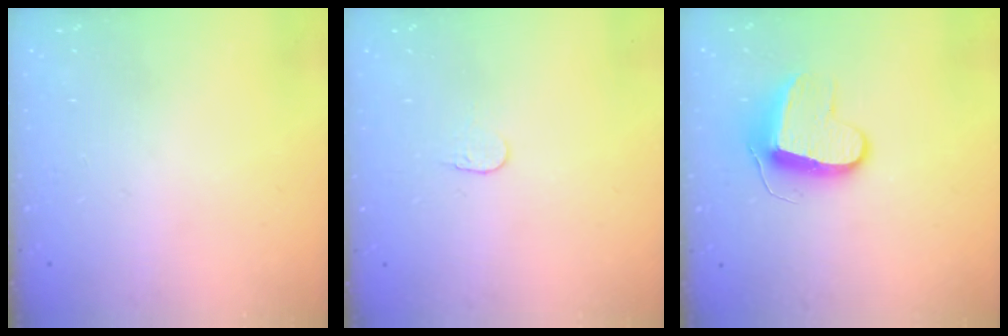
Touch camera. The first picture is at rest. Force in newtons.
{"total": 3.7, "press": 3.7, "slide": 0.3}
{"total": 10.6, "press": 10.6, "slide": 0.2}